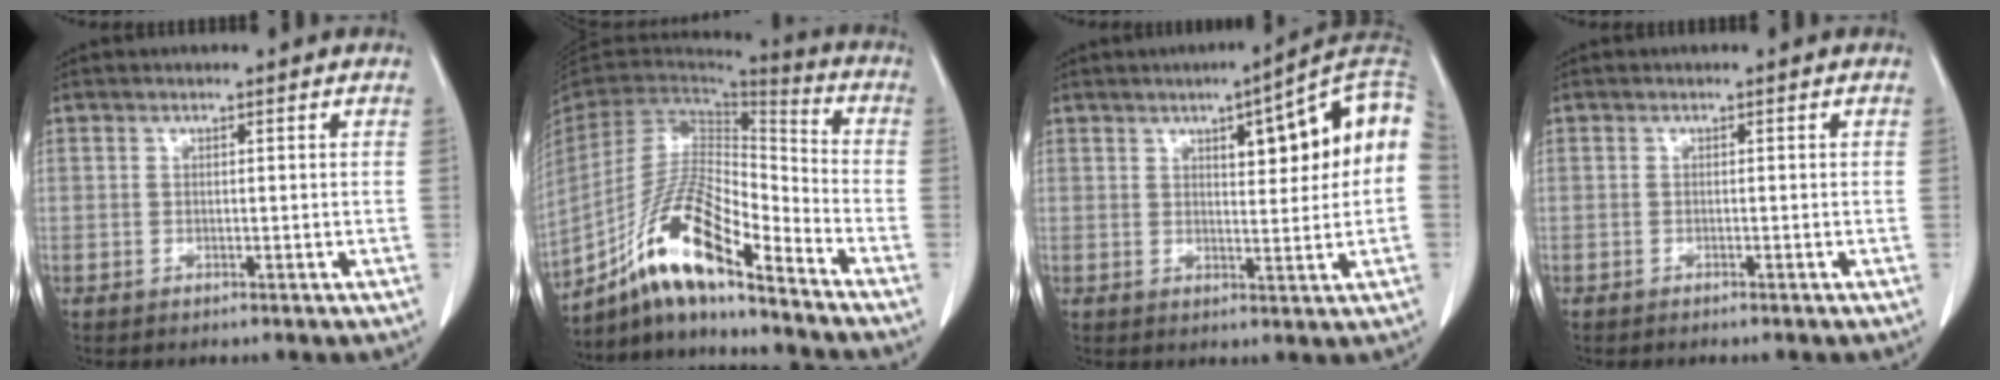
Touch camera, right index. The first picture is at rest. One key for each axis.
{"total": 17.0, "fx": -11.8, "fy": 2.7, "fz": 12.0, "tx": -0.238, "ty": 0.000, "tz": -0.218}
{"total": 13.0, "fx": 2.9, "fy": 2.4, "fz": 12.5, "tx": -0.172, "ty": 0.029, "tz": 0.035}
{"total": 0.5, "fx": -0.5, "fy": 0.0, "fz": 0.3, "tx": -0.008, "ty": -0.001, "tz": -0.008}